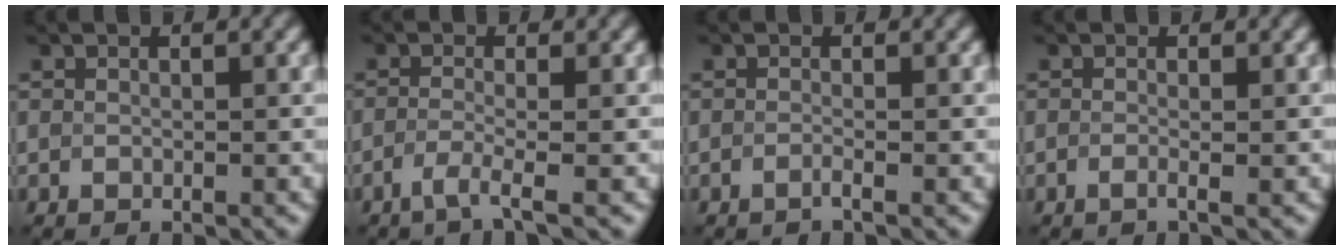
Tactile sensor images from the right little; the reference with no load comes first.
{"total": 2.1, "force": [-1.9, -0.3, 0.9], "torque": [-0.018, -0.002, -0.040]}
{"total": 1.1, "force": [-1.0, -0.3, -0.1], "torque": [0.001, -0.004, -0.015]}
{"total": 0.9, "force": [-0.7, 0.0, 0.5], "torque": [-0.010, -0.008, -0.014]}